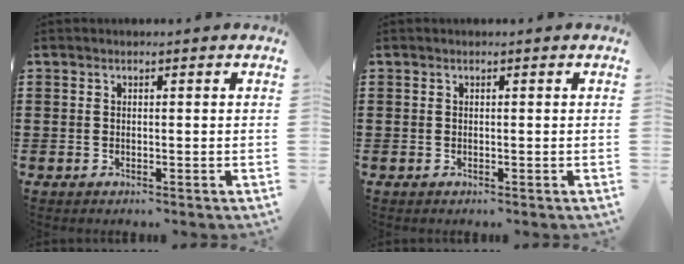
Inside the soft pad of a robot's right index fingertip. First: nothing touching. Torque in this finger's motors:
{"motor_torque": [0.14, 0.70, 0.00, 0.00]}